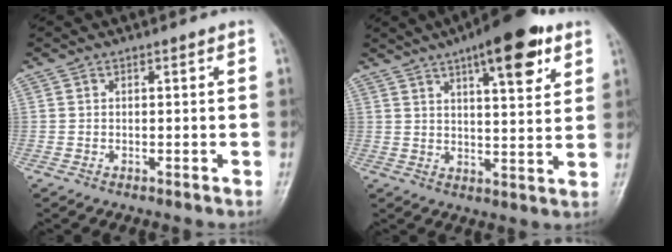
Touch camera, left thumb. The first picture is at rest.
{"total": 14.0, "force": [7.7, 4.3, 10.8], "torque": [-0.132, -0.026, 0.108]}